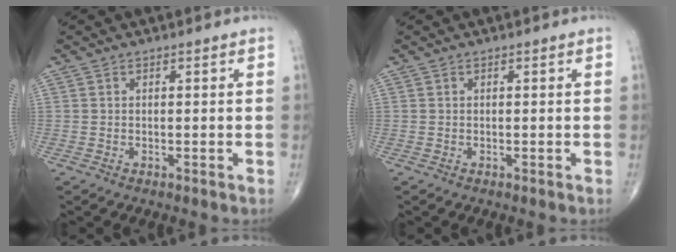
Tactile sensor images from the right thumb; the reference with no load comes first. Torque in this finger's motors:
{"motor_torque": [0.04, 0.04, -0.01, 0.01, 0.01]}